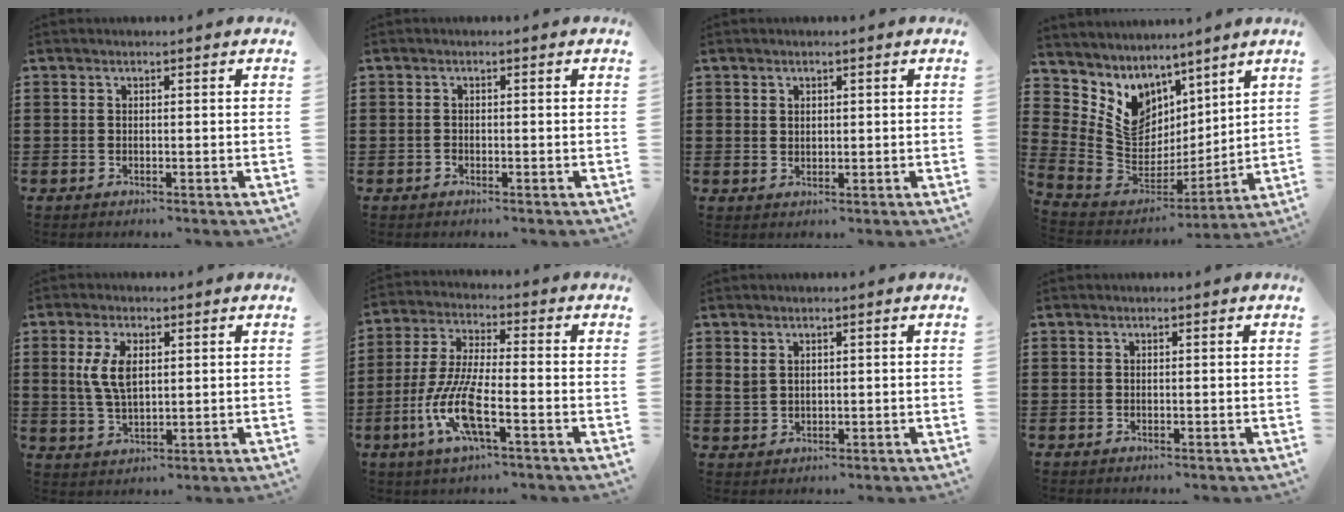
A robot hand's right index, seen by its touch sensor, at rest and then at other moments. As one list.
[{"total": 0.6, "force": [-0.5, 0.2, 0.1], "torque": [-0.005, 0.002, -0.011]}, {"total": 1.2, "force": [0.8, 0.8, 0.3], "torque": [-0.007, 0.004, 0.016]}, {"total": 7.9, "force": [4.4, 6.1, 2.1], "torque": [-0.097, -0.048, 0.085]}, {"total": 6.0, "force": [1.3, 3.0, 5.0], "torque": [-0.113, 0.007, 0.020]}, {"total": 9.9, "force": [-4.1, 2.4, 8.7], "torque": [-0.203, -0.015, -0.084]}, {"total": 1.5, "force": [1.3, 0.8, 0.3], "torque": [-0.004, 0.004, 0.025]}, {"total": 0.0}]